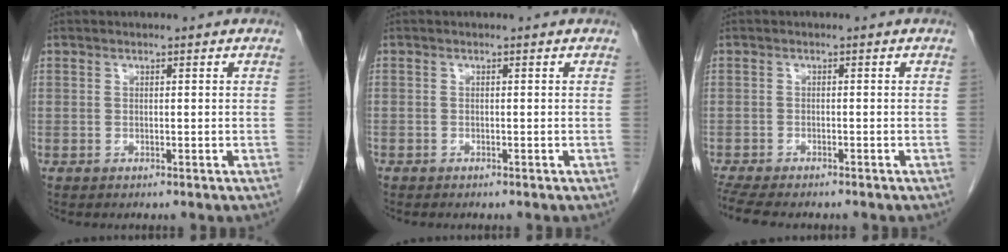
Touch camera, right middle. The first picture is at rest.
{"total": 0.5, "force": [-0.5, 0.2, 0.2], "torque": [-0.003, 0.000, -0.006]}
{"total": 8.6, "force": [-7.3, 2.1, 4.0], "torque": [-0.067, -0.008, -0.112]}